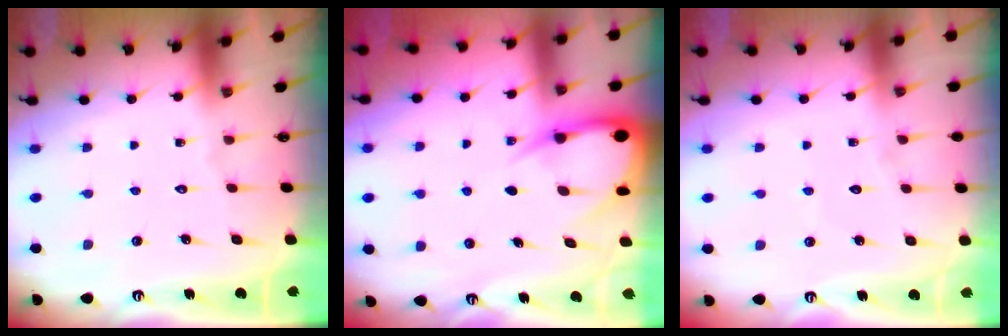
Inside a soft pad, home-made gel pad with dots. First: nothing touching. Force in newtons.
{"total": 6.9, "press": 6.8, "slide": 0.6}
{"total": 2.9, "press": 2.9, "slide": 0.3}